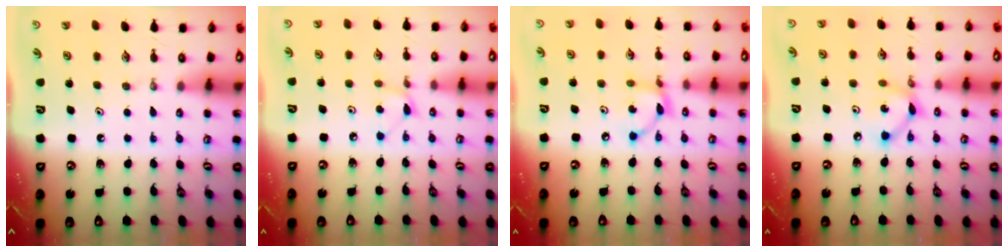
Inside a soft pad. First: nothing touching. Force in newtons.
{"total": 4.3, "press": 4.2, "slide": 0.7}
{"total": 5.6, "press": 5.6, "slide": 0.1}
{"total": 6.0, "press": 6.0, "slide": 0.2}